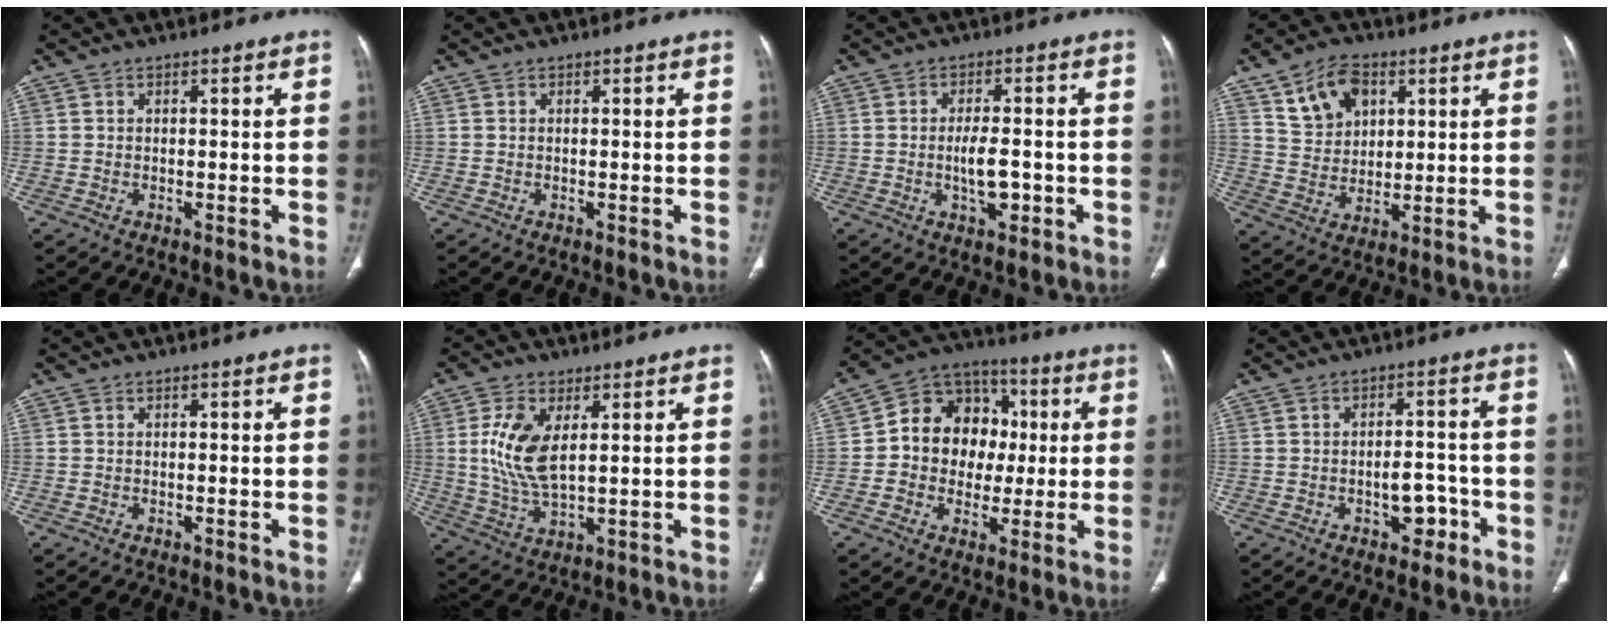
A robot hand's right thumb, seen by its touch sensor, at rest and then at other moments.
{"total": 0.0}
{"total": 5.1, "force": [-1.2, 2.3, 4.4], "torque": [-0.067, 0.006, -0.017]}
{"total": 10.2, "force": [4.8, 7.1, 5.5], "torque": [-0.071, -0.016, 0.093]}
{"total": 0.0}
{"total": 9.9, "force": [2.4, 4.9, 8.3], "torque": [-0.173, -0.012, 0.053]}
{"total": 14.9, "force": [0.9, 12.4, 8.3], "torque": [-0.086, 0.028, 0.007]}
{"total": 5.3, "force": [-2.4, 3.3, 3.4], "torque": [-0.021, 0.029, -0.030]}